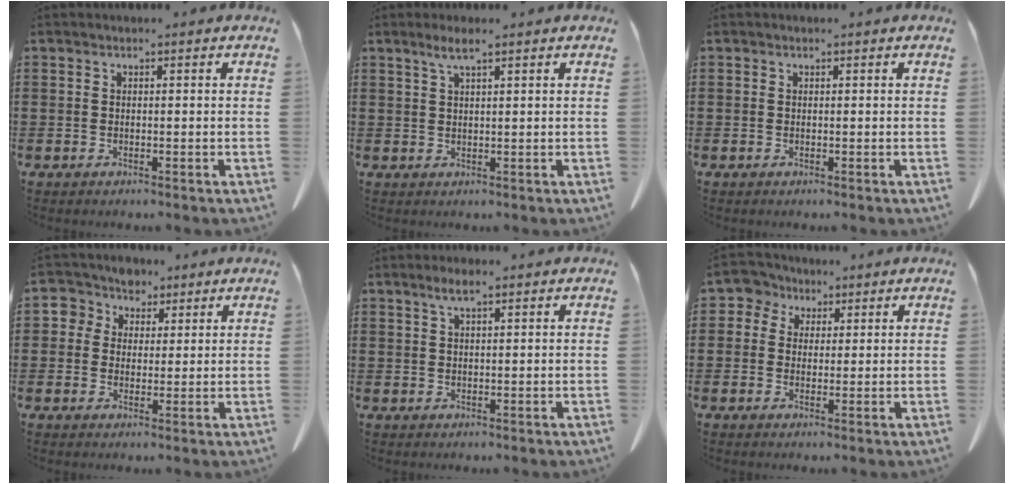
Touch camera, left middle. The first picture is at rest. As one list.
[{"total": 2.6, "force": [1.6, 0.2, 2.0], "torque": [-0.041, 0.002, 0.028]}, {"total": 0.0}, {"total": 4.4, "force": [2.1, 3.8, 0.7], "torque": [-0.037, 0.006, 0.035]}, {"total": 2.6, "force": [1.6, 0.5, 2.0], "torque": [-0.042, 0.004, 0.027]}, {"total": 3.8, "force": [1.8, 3.3, 0.7], "torque": [-0.036, 0.008, 0.029]}]